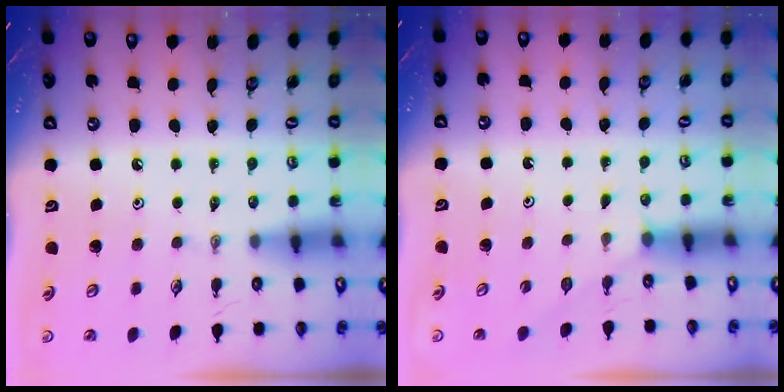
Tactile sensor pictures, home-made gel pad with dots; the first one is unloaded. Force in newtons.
{"total": 1.7, "press": 1.7, "slide": 0.2}